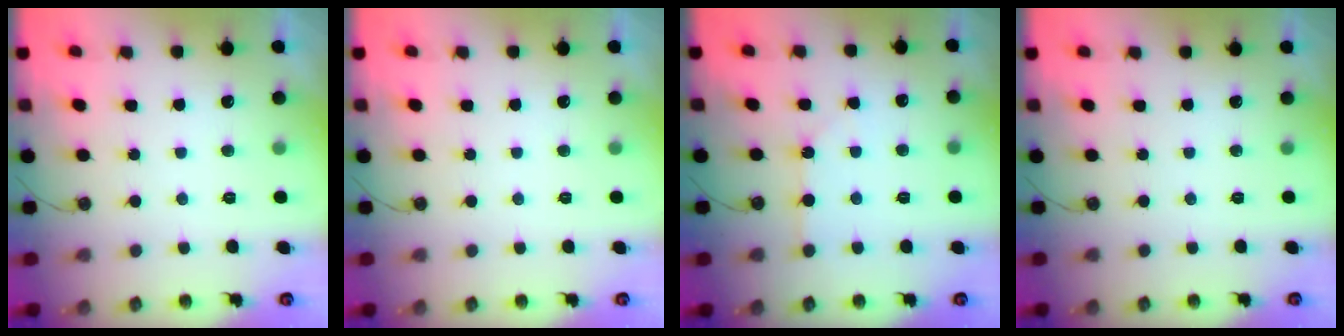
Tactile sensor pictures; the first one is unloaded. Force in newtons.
{"total": 0.0}
{"total": 3.9, "press": 3.9, "slide": 0.5}
{"total": 0.0}